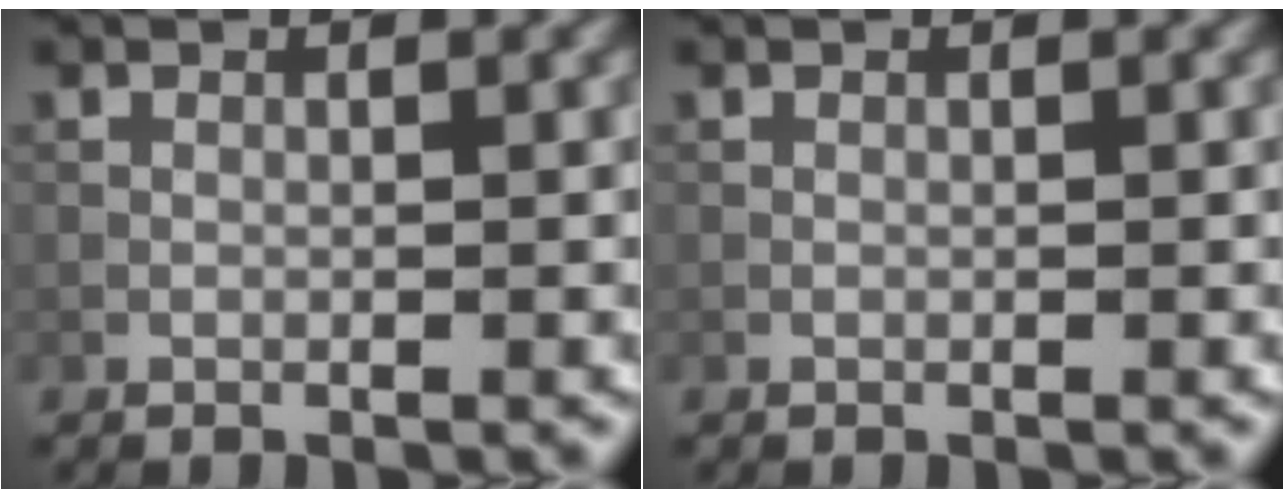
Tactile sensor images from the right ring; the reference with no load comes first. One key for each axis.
{"total": 0.0}